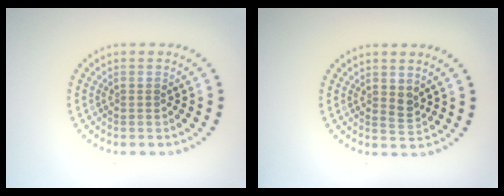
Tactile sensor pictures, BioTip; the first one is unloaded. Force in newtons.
{"total": 1.2, "press": 1.0, "slide": 0.5}